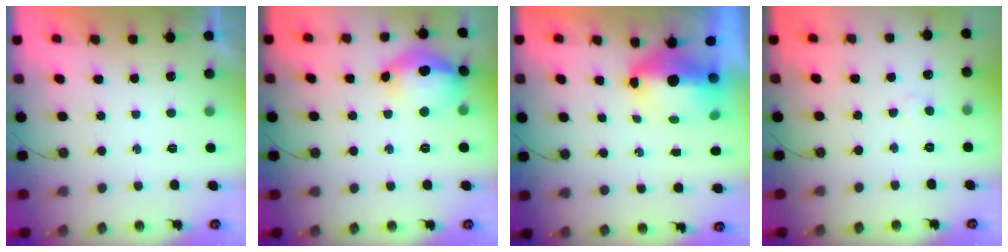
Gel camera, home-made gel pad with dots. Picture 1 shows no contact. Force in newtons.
{"total": 21.9, "press": 18.2, "slide": 12.1}
{"total": 10.9, "press": 8.9, "slide": 6.3}
{"total": 3.0, "press": 3.0, "slide": 0.4}